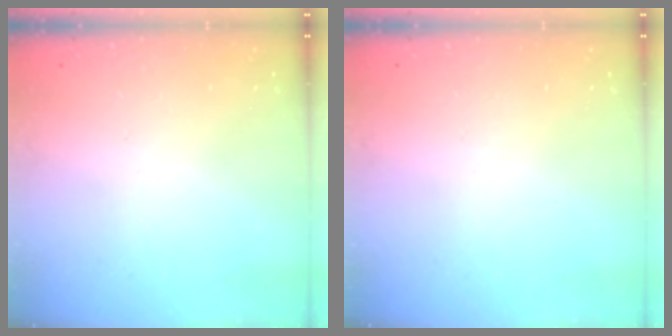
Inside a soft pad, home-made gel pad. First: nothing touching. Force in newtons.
{"total": 0.0}